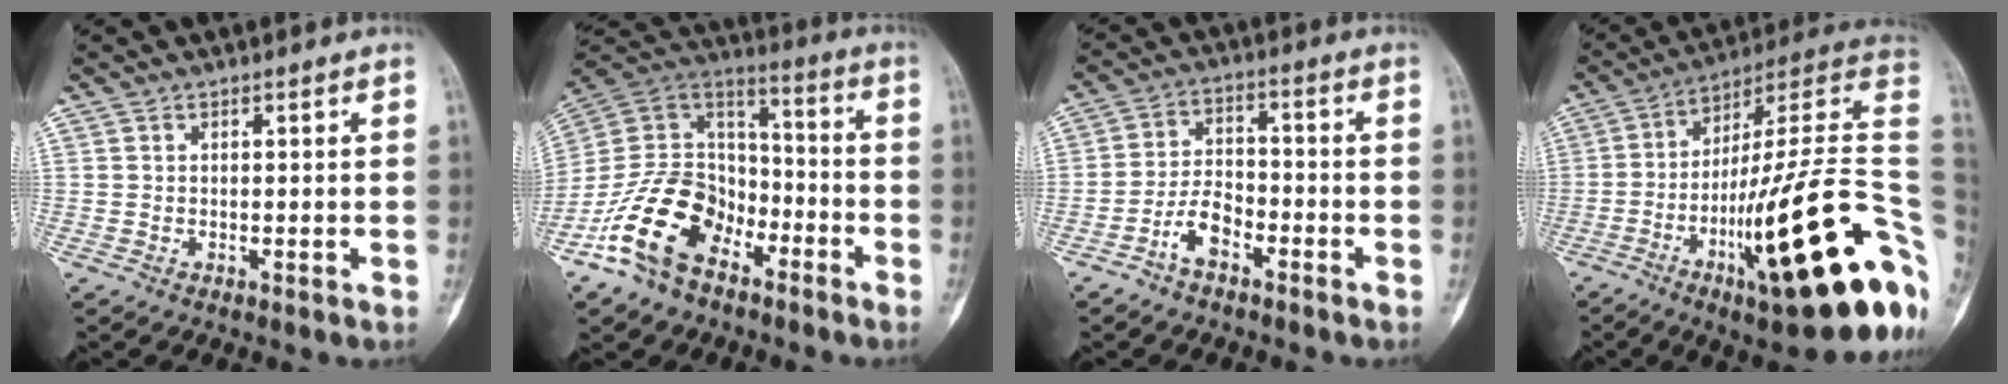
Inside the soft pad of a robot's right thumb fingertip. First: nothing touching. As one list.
[{"total": 17.9, "force": [-9.8, 11.4, 9.8], "torque": [-0.164, 0.084, -0.188]}, {"total": 6.6, "force": [-3.9, 3.5, 4.0], "torque": [-0.071, 0.033, -0.078]}, {"total": 32.9, "force": [-9.2, 7.6, 30.6], "torque": [-0.373, 0.056, -0.141]}]